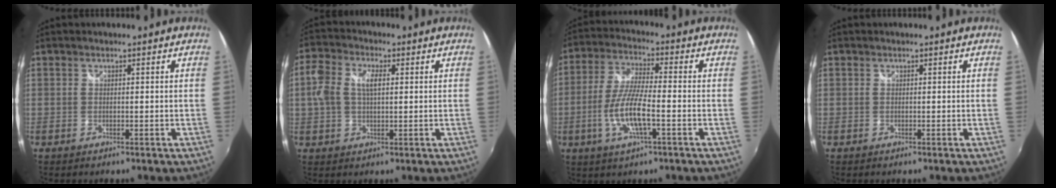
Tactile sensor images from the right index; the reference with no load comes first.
{"total": 6.8, "force": [1.0, 4.0, 5.5], "torque": [-0.111, 0.019, 0.018]}
{"total": 10.4, "force": [-3.1, 2.1, 9.7], "torque": [-0.202, -0.002, -0.060]}
{"total": 0.0}